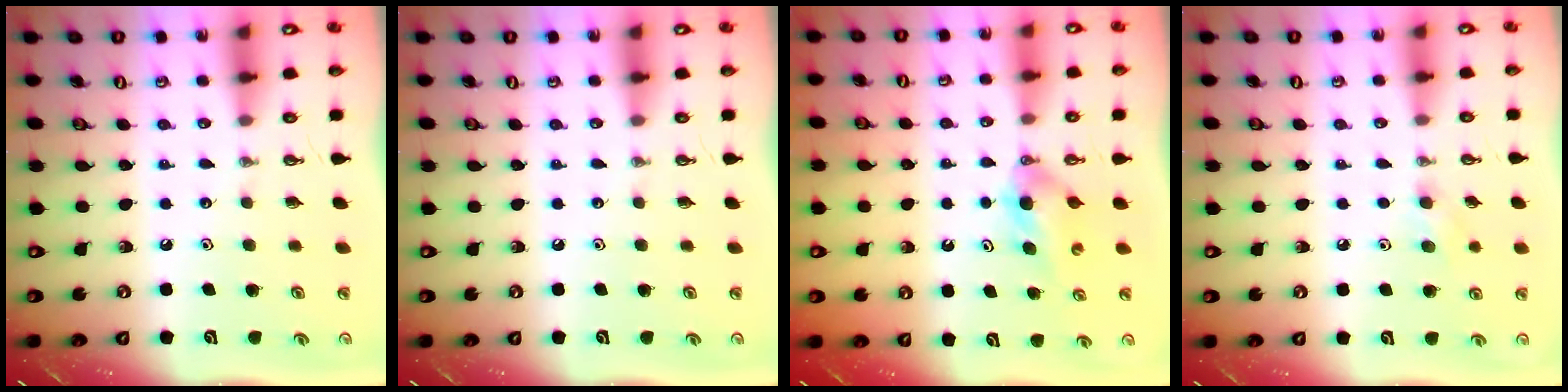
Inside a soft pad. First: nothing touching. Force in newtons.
{"total": 0.0}
{"total": 4.4, "press": 4.4, "slide": 0.6}
{"total": 7.8, "press": 6.9, "slide": 3.7}